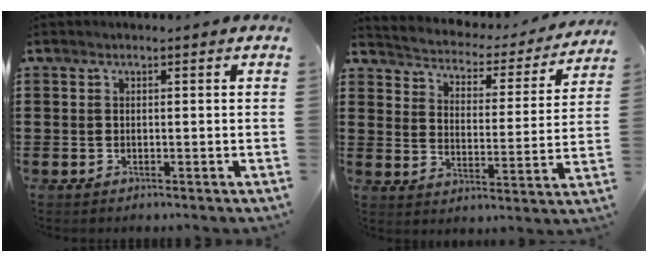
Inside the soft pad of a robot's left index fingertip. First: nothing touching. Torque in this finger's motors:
{"motor_torque": [1.26, -0.88, 0.15, 0.03]}